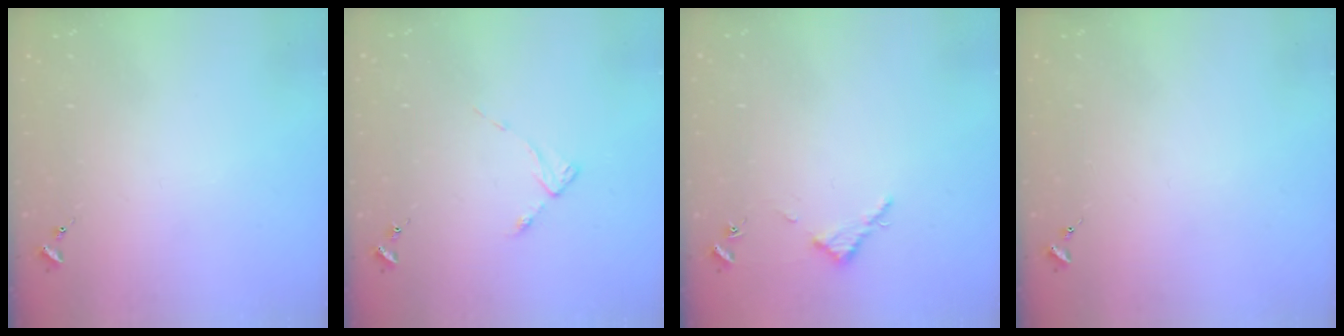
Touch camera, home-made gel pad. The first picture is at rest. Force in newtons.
{"total": 2.7, "press": 2.7, "slide": 0.4}
{"total": 2.8, "press": 2.8, "slide": 0.3}
{"total": 0.0}